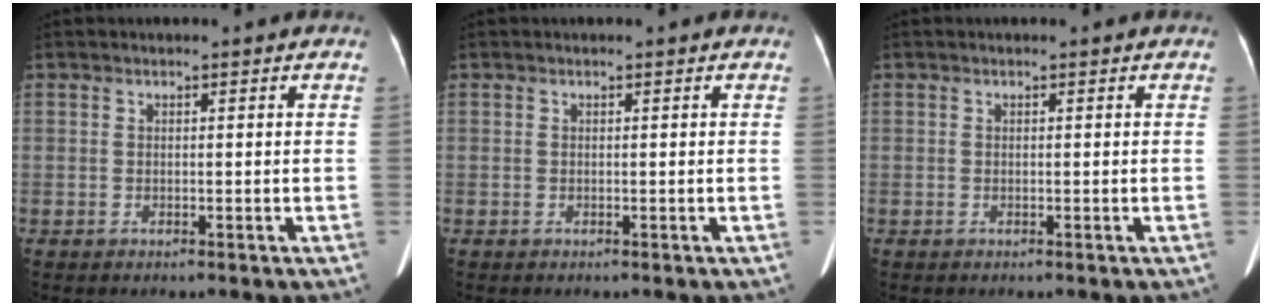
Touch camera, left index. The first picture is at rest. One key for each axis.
{"total": 0.0}
{"total": 0.0}